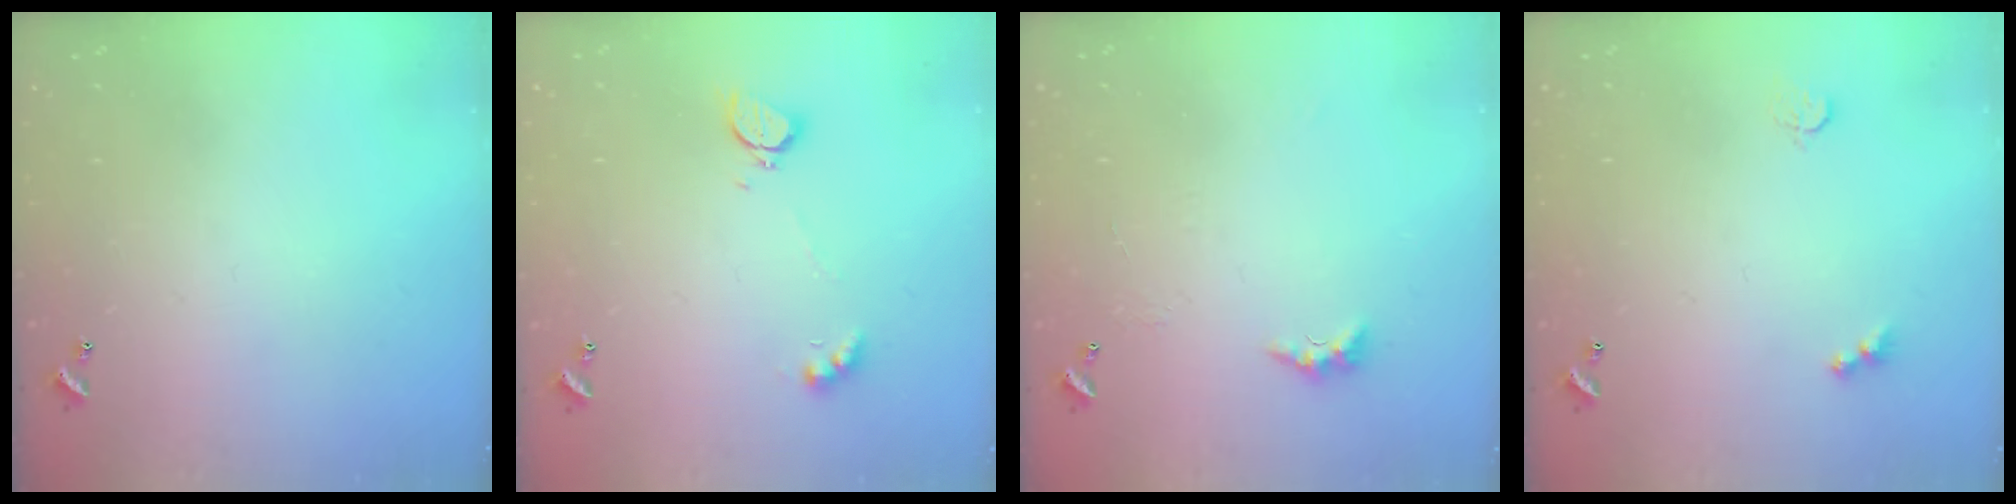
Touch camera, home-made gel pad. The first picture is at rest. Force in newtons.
{"total": 2.3, "press": 2.3, "slide": 0.5}
{"total": 3.0, "press": 2.9, "slide": 0.7}
{"total": 2.9, "press": 2.8, "slide": 0.7}